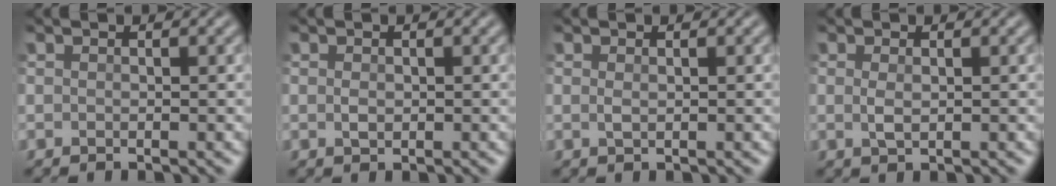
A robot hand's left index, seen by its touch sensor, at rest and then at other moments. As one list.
[{"total": 0.7, "force": [0.2, 0.5, 0.5], "torque": [-0.012, 0.003, 0.004]}, {"total": 0.6, "force": [0.3, 0.2, 0.4], "torque": [-0.012, 0.004, 0.007]}, {"total": 1.0, "force": [0.3, 0.5, 0.8], "torque": [-0.022, 0.003, 0.007]}]